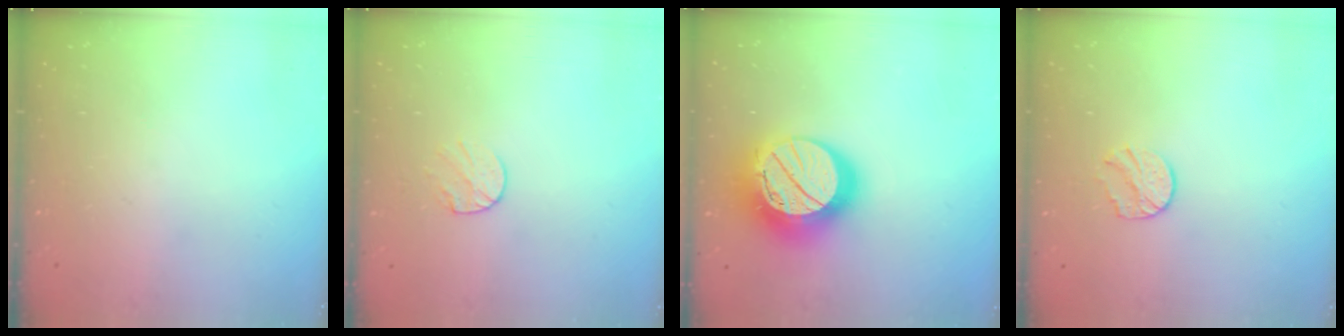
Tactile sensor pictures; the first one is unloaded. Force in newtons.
{"total": 5.1, "press": 5.1, "slide": 0.5}
{"total": 24.1, "press": 24.1, "slide": 1.9}
{"total": 6.4, "press": 6.3, "slide": 0.6}